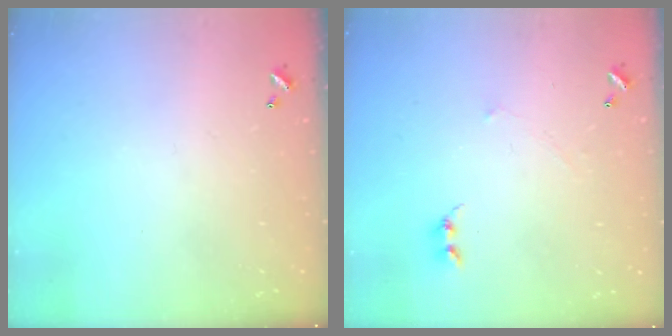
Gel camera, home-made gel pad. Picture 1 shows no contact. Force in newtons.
{"total": 1.7, "press": 1.6, "slide": 0.4}